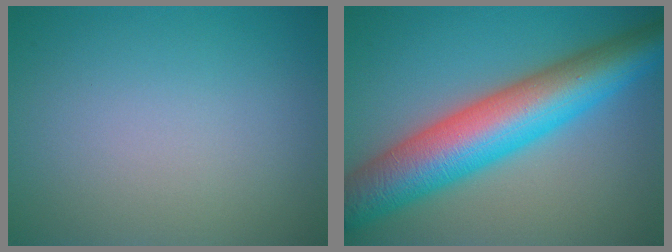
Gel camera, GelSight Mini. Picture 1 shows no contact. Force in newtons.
{"total": 11.2, "press": 11.2, "slide": 0.1}